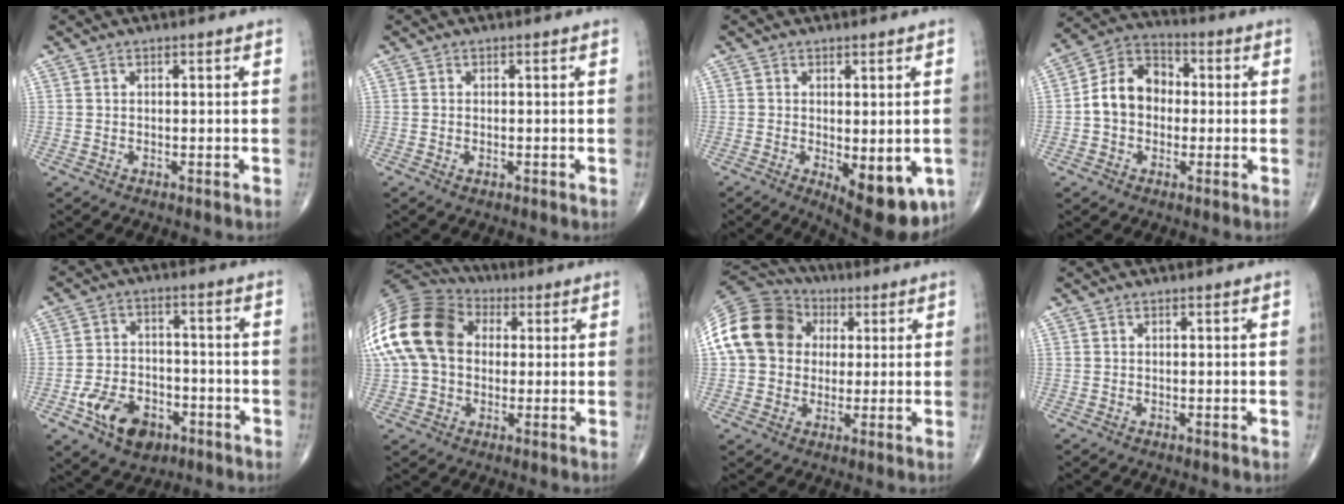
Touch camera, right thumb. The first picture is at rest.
{"total": 0.9, "force": [-0.3, 0.5, 0.7], "torque": [-0.015, 0.001, -0.004]}
{"total": 12.0, "force": [-4.0, 5.2, 10.0], "torque": [-0.120, -0.015, -0.044]}
{"total": 10.6, "force": [-0.4, 8.4, 6.5], "torque": [-0.097, 0.036, -0.020]}
{"total": 11.2, "force": [-5.2, 7.5, 6.6], "torque": [-0.092, 0.029, -0.083]}
{"total": 22.8, "force": [4.0, 16.9, 14.9], "torque": [-0.335, 0.055, 0.074]}
{"total": 17.7, "force": [3.1, 14.5, 9.7], "torque": [-0.181, 0.032, 0.050]}
{"total": 0.0}